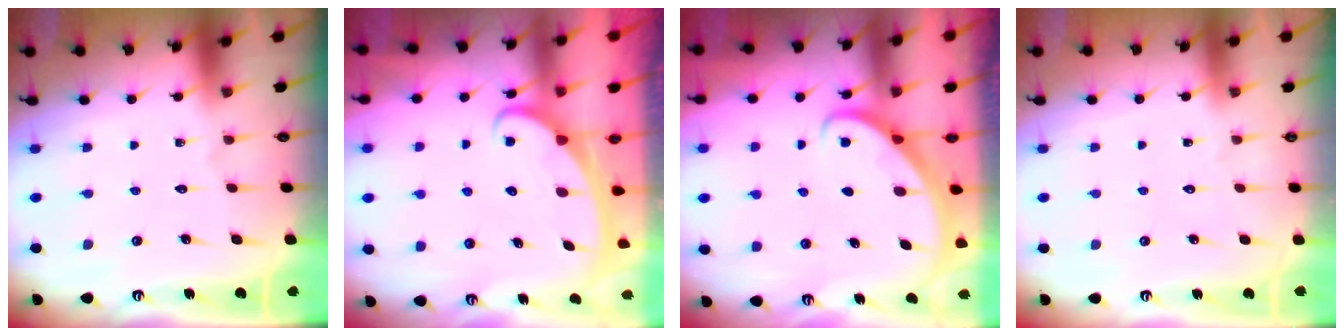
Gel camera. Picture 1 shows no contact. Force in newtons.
{"total": 2.5, "press": 2.5, "slide": 0.3}
{"total": 3.0, "press": 3.0, "slide": 0.2}
{"total": 0.0}